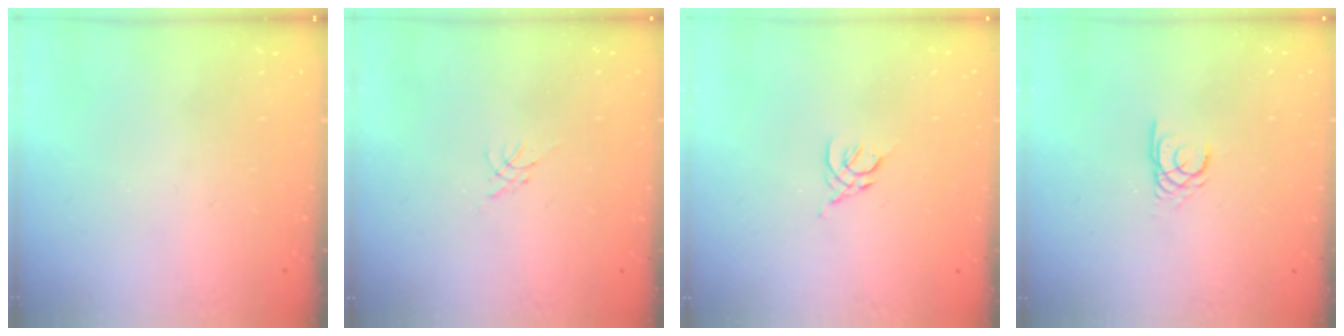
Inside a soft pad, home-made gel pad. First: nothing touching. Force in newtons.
{"total": 0.0}
{"total": 2.5, "press": 2.4, "slide": 0.7}
{"total": 2.4, "press": 2.4, "slide": 0.2}